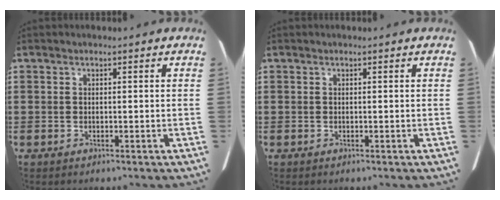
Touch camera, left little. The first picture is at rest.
{"total": 0.0}